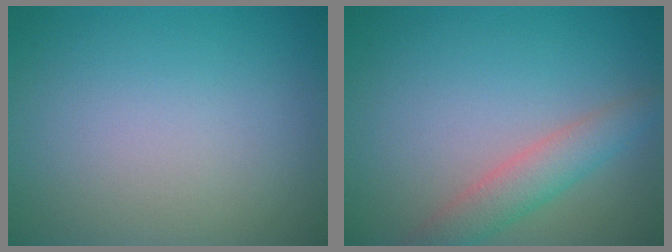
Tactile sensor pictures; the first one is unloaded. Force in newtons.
{"total": 3.2, "press": 3.2, "slide": 0.1}